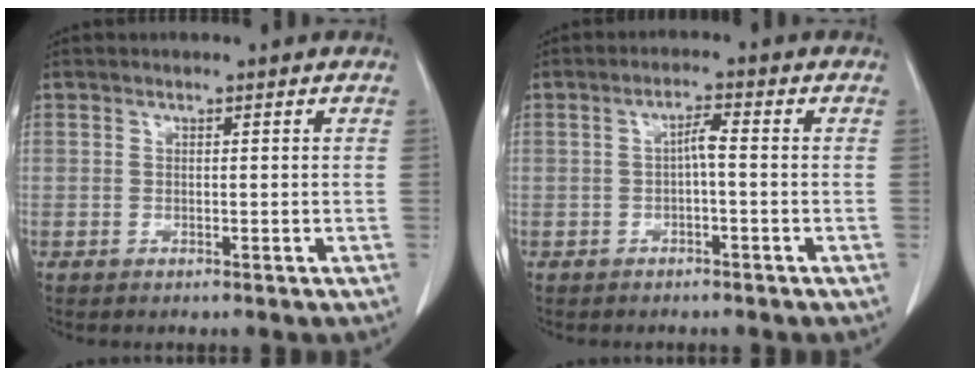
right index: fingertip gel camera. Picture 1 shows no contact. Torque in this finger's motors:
{"motor_torque": [0.40, -0.17, 0.20, 0.04]}